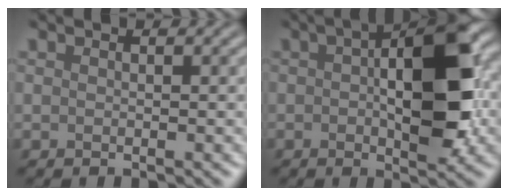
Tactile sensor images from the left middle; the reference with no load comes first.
{"total": 9.3, "force": [0.0, 3.2, 8.7], "torque": [-0.131, 0.012, 0.012]}